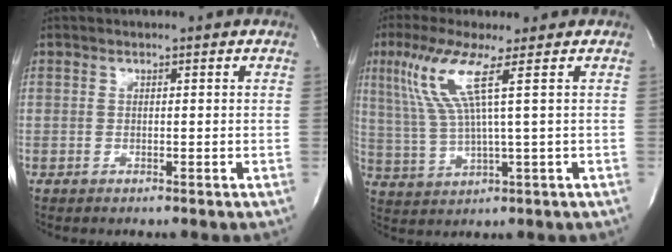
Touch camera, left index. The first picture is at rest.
{"total": 8.0, "force": [3.2, -0.9, 7.3], "torque": [-0.165, -0.001, 0.070]}